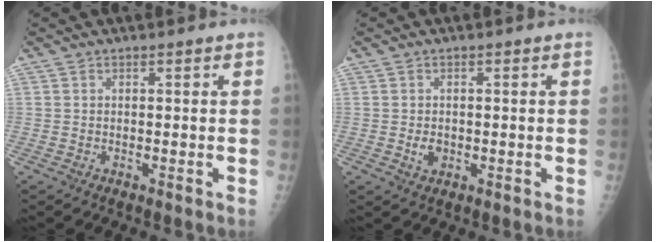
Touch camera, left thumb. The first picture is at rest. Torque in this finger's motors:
{"motor_torque": [0.25, 0.24, 0.16, 0.05, 0.00]}